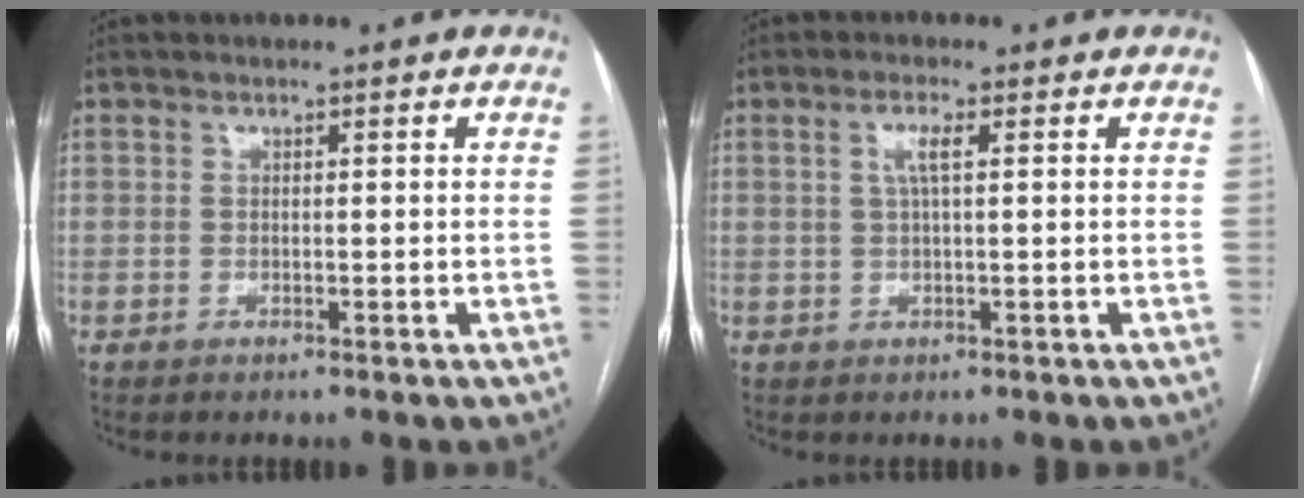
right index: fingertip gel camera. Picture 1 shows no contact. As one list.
[{"total": 2.8, "force": [0.8, 0.3, 2.7], "torque": [-0.055, 0.004, 0.015]}]